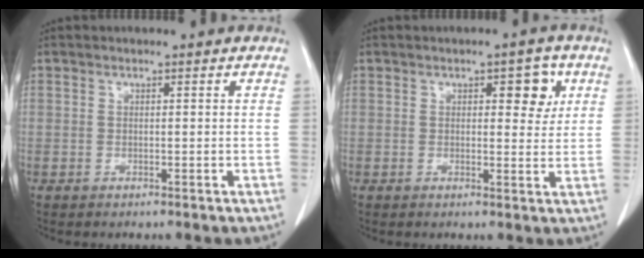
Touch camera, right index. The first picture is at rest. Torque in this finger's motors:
{"motor_torque": [0.07, 0.04, 0.07, 0.00]}